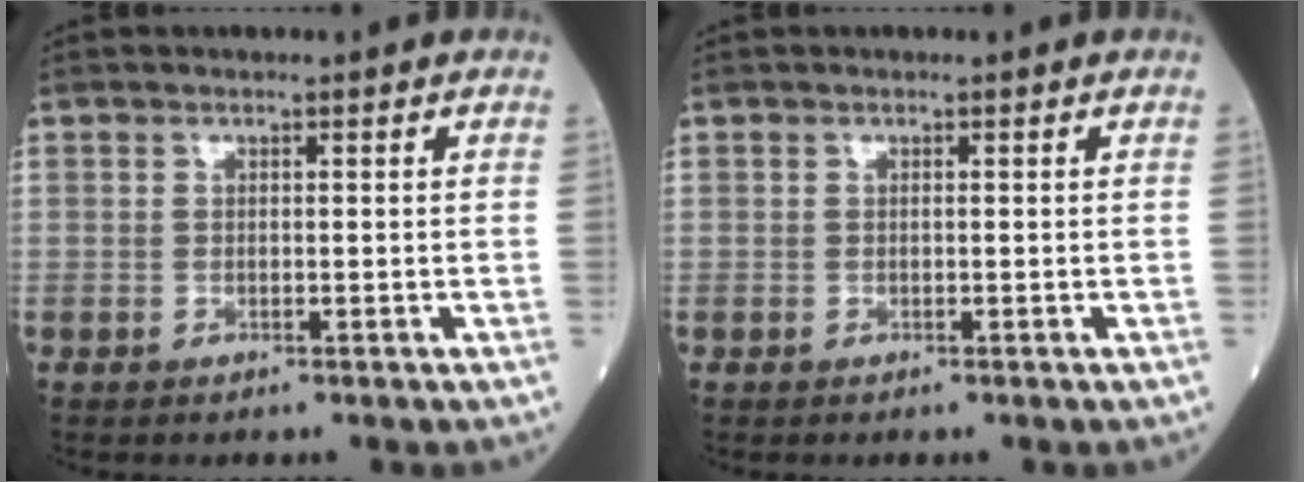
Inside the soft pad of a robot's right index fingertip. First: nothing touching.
{"total": 0.0}